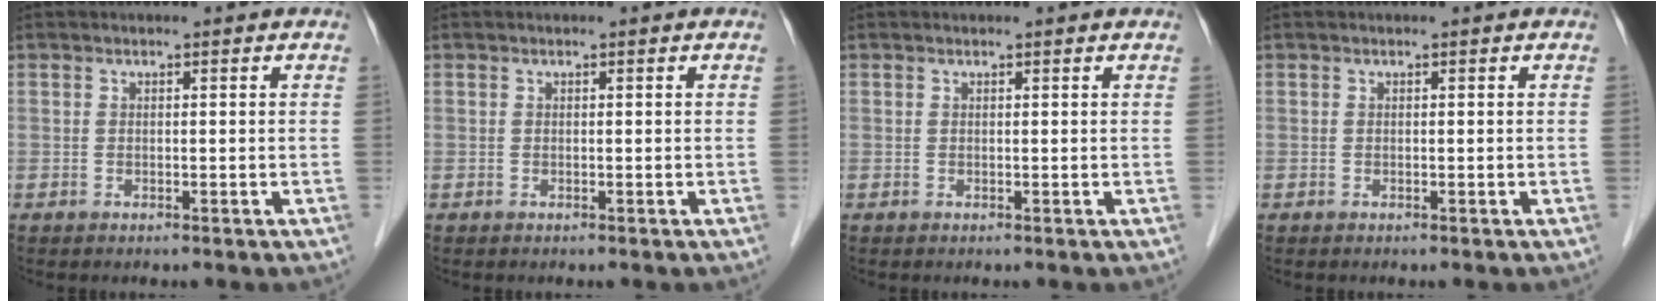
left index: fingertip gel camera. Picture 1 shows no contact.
{"total": 0.0}
{"total": 0.8, "force": [0.8, 0.0, 0.2], "torque": [-0.010, 0.004, 0.009]}
{"total": 0.0}